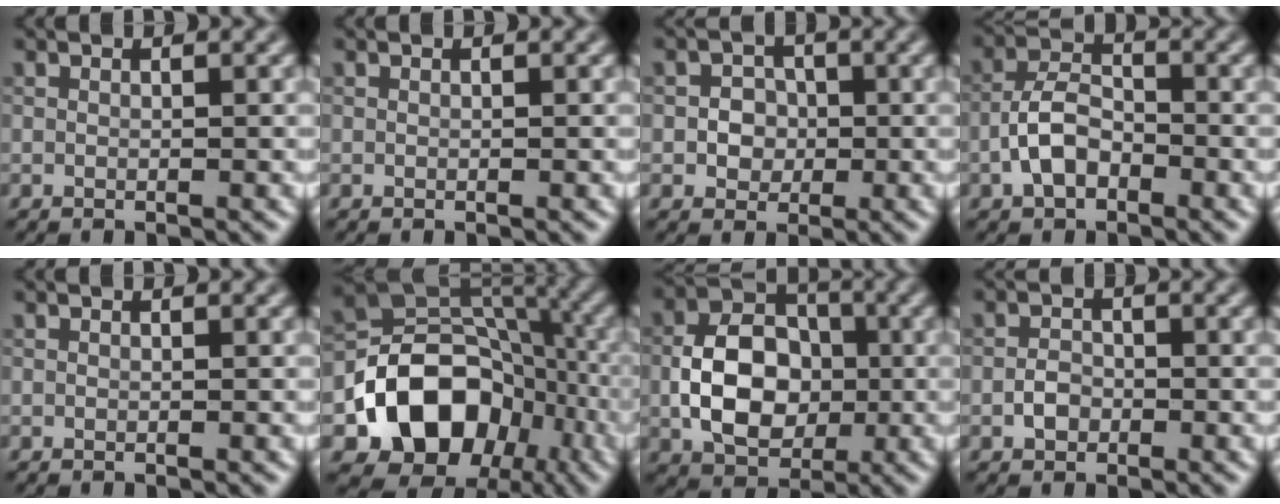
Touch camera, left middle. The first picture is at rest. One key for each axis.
{"total": 0.0}
{"total": 2.3, "fx": -0.3, "fy": 2.0, "fz": 1.0, "tx": -0.001, "ty": -0.001, "tz": -0.015}
{"total": 3.8, "fx": -1.7, "fy": 2.2, "fz": 2.5, "tx": -0.047, "ty": 0.010, "tz": -0.040}
{"total": 0.0}
{"total": 11.4, "fx": -4.2, "fy": 8.8, "fz": 6.0, "tx": -0.077, "ty": 0.005, "tz": -0.075}
{"total": 7.1, "fx": -0.9, "fy": 5.1, "fz": 4.9, "tx": -0.086, "ty": 0.002, "tz": -0.016}
{"total": 1.7, "fx": -0.7, "fy": 1.3, "fz": 0.8, "tx": -0.013, "ty": 0.003, "tz": -0.016}